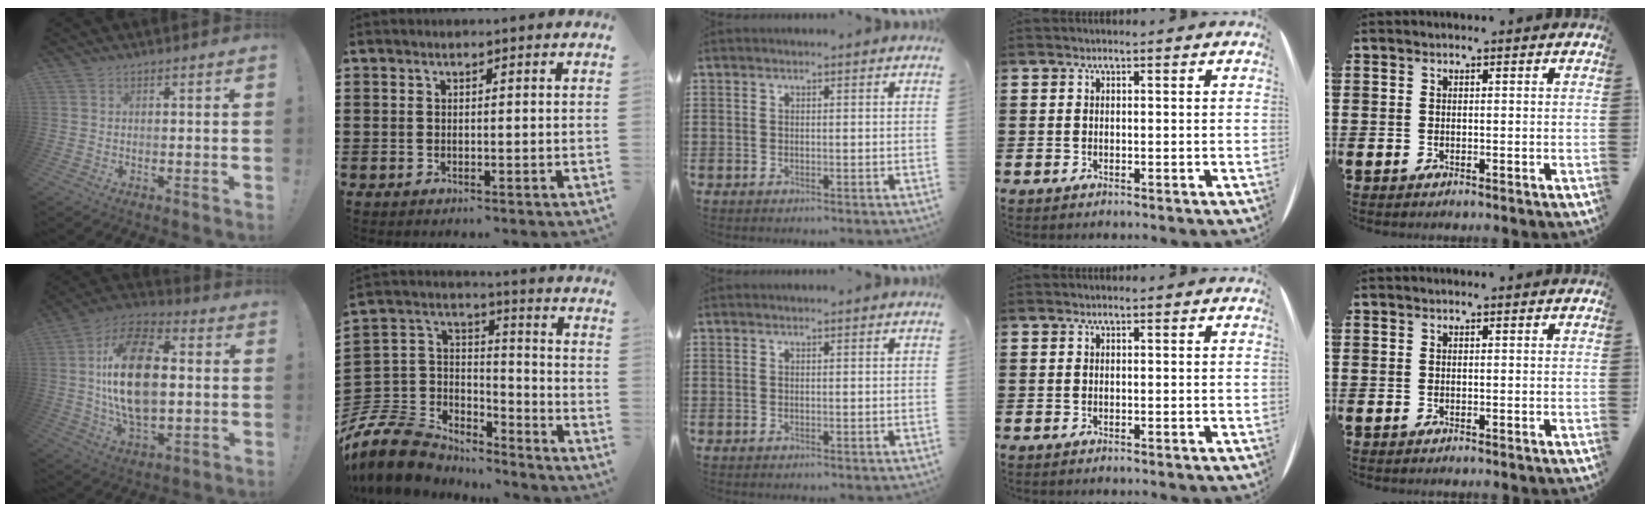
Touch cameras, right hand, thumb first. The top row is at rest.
{"thumb": {"total": 21.7, "force": [1.4, 12.5, 17.7], "torque": [-0.313, 0.002, 0.019]}, "index": {"total": 11.0, "force": [-9.0, 5.8, 2.8], "torque": [-0.103, 0.012, -0.181]}}